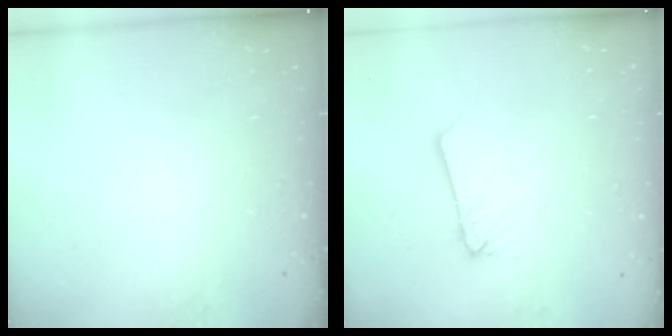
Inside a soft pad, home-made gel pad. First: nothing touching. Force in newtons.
{"total": 2.0, "press": 2.0, "slide": 0.2}